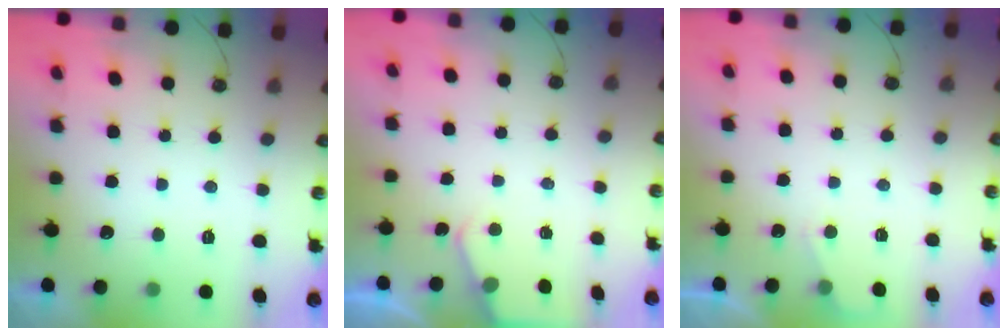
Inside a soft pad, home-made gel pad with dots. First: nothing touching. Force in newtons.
{"total": 2.3, "press": 2.3, "slide": 0.4}
{"total": 2.4, "press": 2.4, "slide": 0.4}